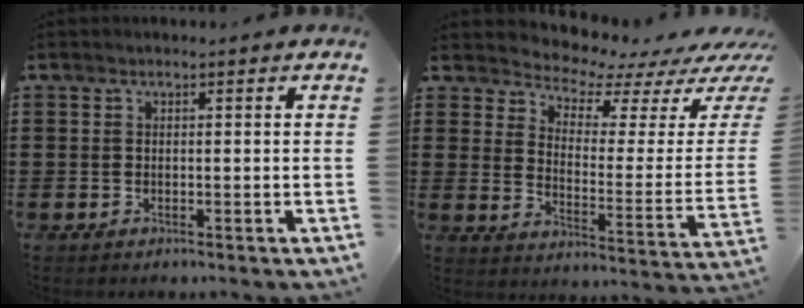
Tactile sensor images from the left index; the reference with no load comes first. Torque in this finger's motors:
{"motor_torque": [2.14, 0.00, 0.14, 0.01]}